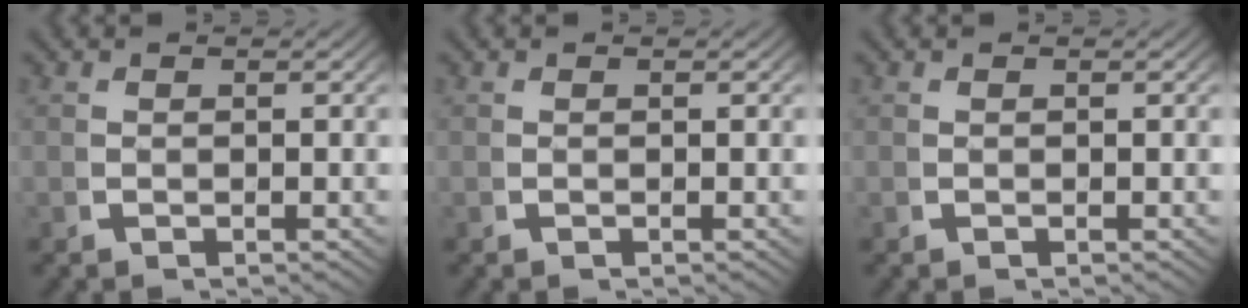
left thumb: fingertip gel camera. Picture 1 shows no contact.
{"total": 0.0}
{"total": 0.0}